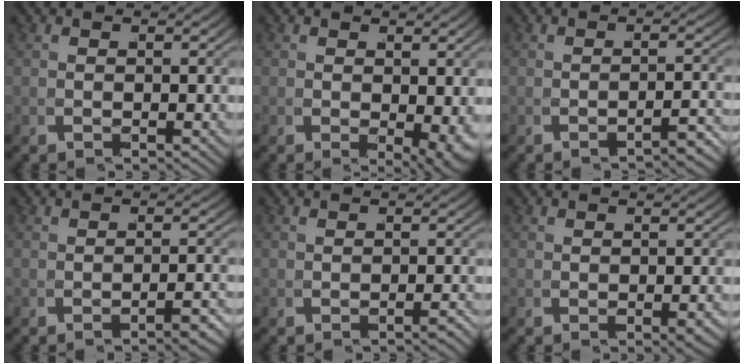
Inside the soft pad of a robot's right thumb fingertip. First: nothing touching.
{"total": 1.9, "force": [-0.1, 0.6, 1.8], "torque": [-0.029, -0.012, 0.009]}
{"total": 2.6, "force": [-2.2, -1.2, -0.4], "torque": [-0.012, 0.002, -0.036]}
{"total": 1.9, "force": [-1.6, -0.9, 0.4], "torque": [-0.018, -0.001, -0.027]}
{"total": 1.0, "force": [-0.8, -0.6, 0.1], "torque": [-0.011, -0.005, -0.011]}
{"total": 0.8, "force": [-0.5, -0.2, 0.6], "torque": [-0.008, -0.002, -0.005]}